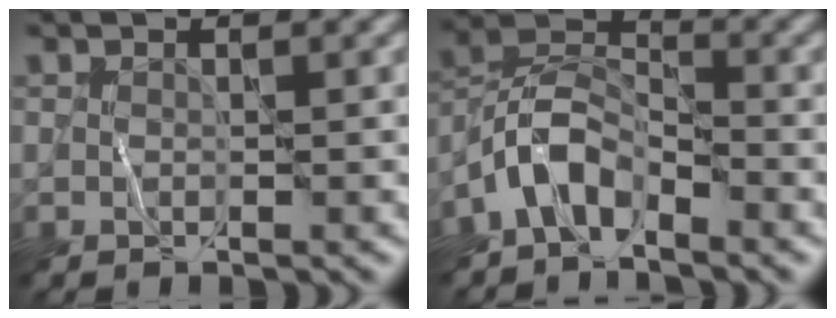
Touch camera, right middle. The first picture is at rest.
{"total": 4.4, "force": [-2.9, 2.3, 2.4], "torque": [-0.037, 0.011, -0.069]}